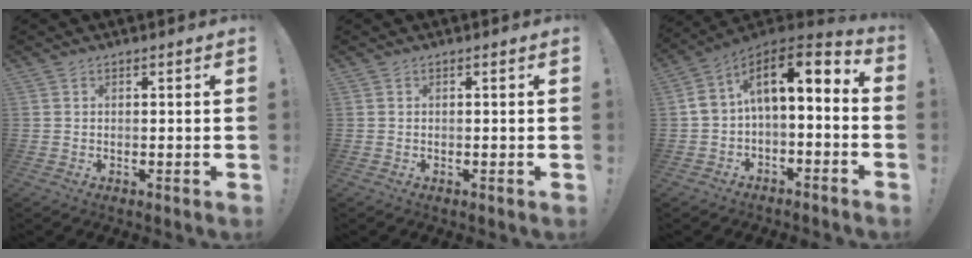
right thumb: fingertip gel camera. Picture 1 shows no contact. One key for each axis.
{"total": 0.0}
{"total": 9.5, "fx": 0.7, "fy": 5.1, "fz": 8.0, "tx": -0.129, "ty": -0.007, "tz": 0.008}